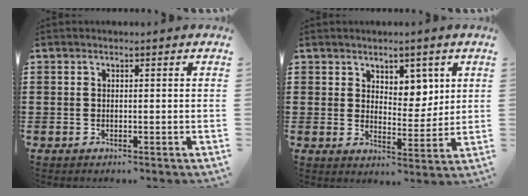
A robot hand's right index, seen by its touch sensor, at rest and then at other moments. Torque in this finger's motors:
{"motor_torque": [0.16, 0.28, 0.16, 0.01]}